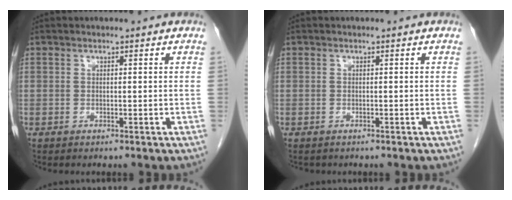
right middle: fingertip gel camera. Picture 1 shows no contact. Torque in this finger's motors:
{"motor_torque": [0.00, 0.01, 0.00, 0.00]}